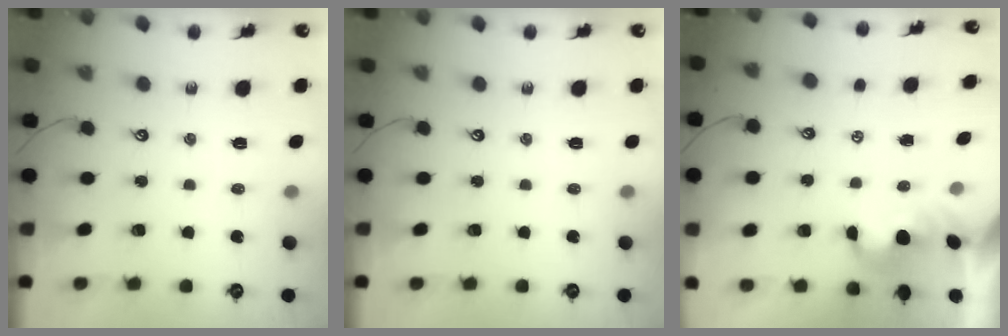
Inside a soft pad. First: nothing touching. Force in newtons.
{"total": 0.0}
{"total": 0.8, "press": 0.6, "slide": 0.4}